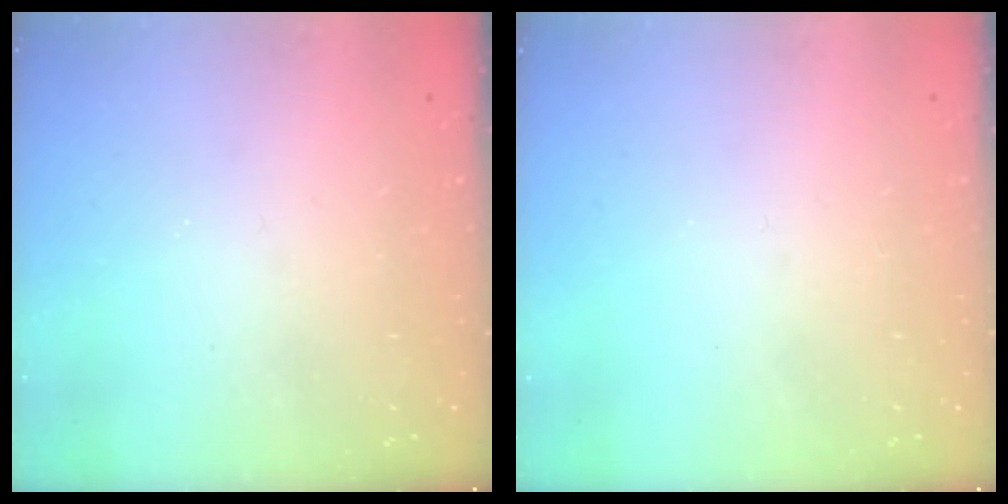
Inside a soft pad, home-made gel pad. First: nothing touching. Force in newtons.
{"total": 0.0}